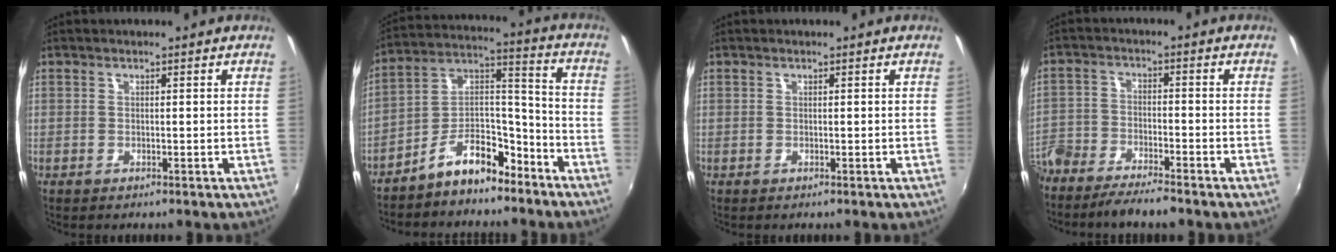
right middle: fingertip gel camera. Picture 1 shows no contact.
{"total": 11.2, "force": [-8.2, 5.1, 5.7], "torque": [-0.101, 0.058, -0.133]}
{"total": 0.0}
{"total": 9.6, "force": [-7.9, 2.7, 4.6], "torque": [-0.124, -0.017, -0.151]}